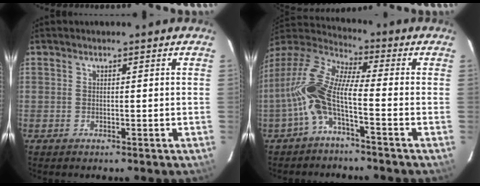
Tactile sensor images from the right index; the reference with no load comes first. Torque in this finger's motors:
{"motor_torque": [1.54, -0.60, 0.95, 0.21]}